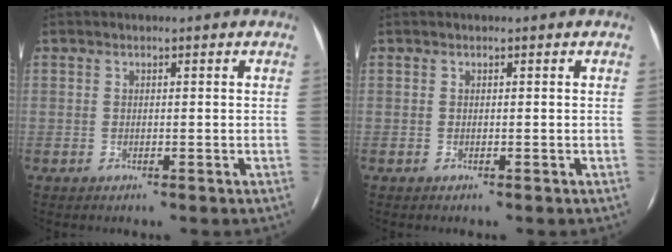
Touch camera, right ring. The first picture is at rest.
{"total": 0.0}